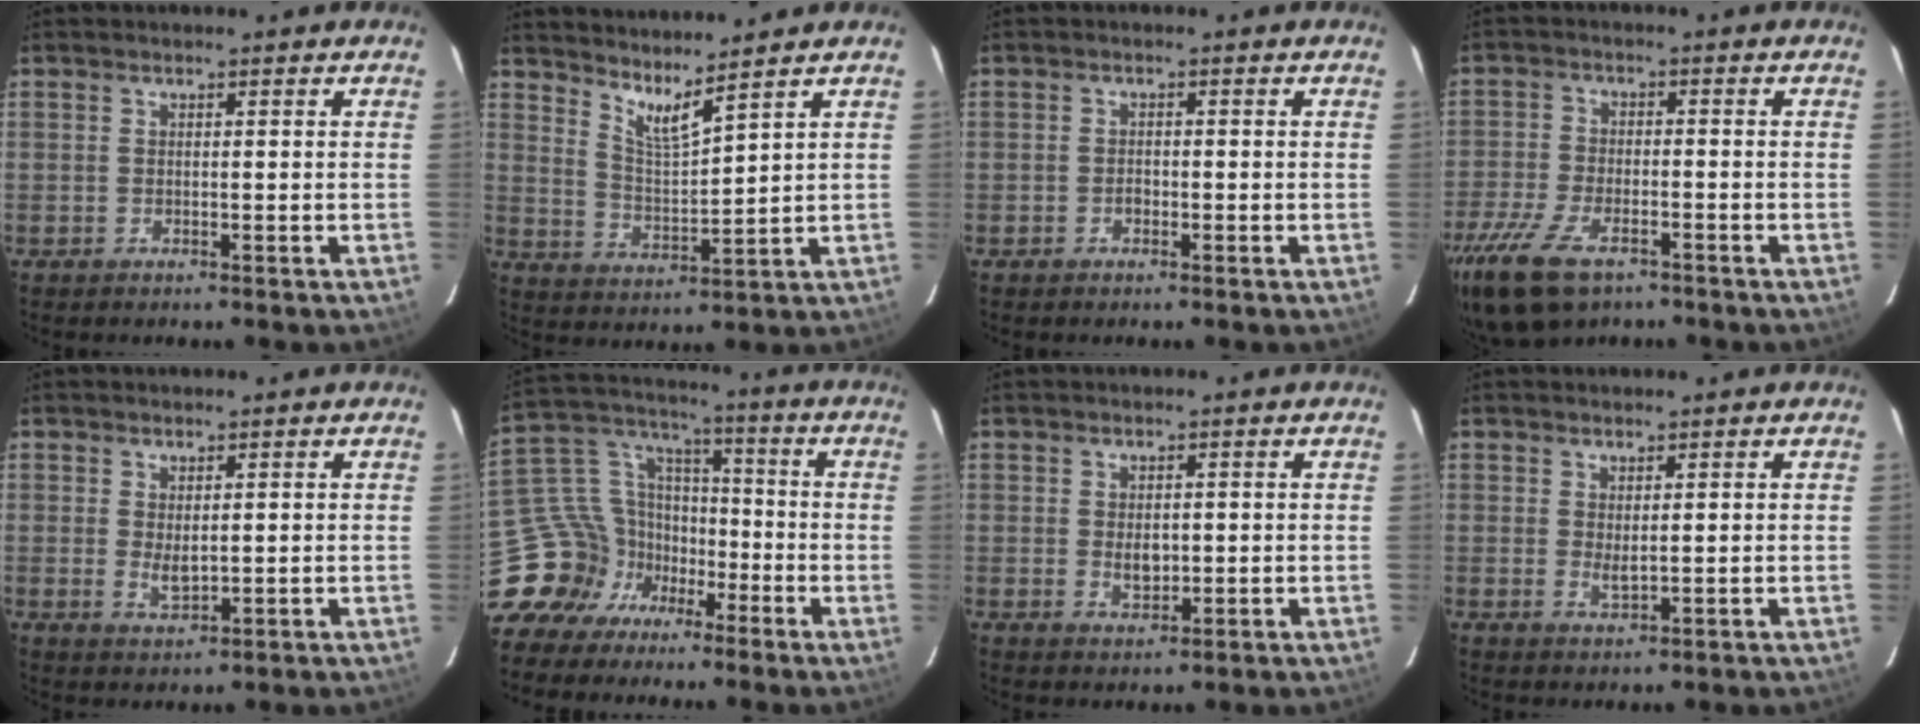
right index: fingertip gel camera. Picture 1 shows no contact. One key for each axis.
{"total": 6.2, "fx": 5.3, "fy": -0.3, "fz": 3.1, "tx": -0.058, "ty": -0.014, "tz": 0.100}
{"total": 1.0, "fx": -0.6, "fy": 0.6, "fz": 0.4, "tx": -0.009, "ty": 0.003, "tz": -0.010}
{"total": 13.1, "fx": -8.5, "fy": 6.1, "fz": 7.9, "tx": -0.194, "ty": -0.031, "tz": -0.160}
{"total": 2.9, "fx": 0.3, "fy": 1.4, "fz": 2.5, "tx": -0.044, "ty": -0.006, "tz": 0.010}
{"total": 12.5, "fx": -8.1, "fy": 9.1, "fz": 3.1, "tx": -0.072, "ty": 0.053, "tz": -0.149}
{"total": 3.0, "fx": 0.0, "fy": 2.0, "fz": 2.2, "tx": -0.037, "ty": -0.002, "tz": 0.002}
{"total": 1.8, "fx": 0.5, "fy": 0.5, "fz": 1.6, "tx": -0.030, "ty": -0.004, "tz": 0.009}